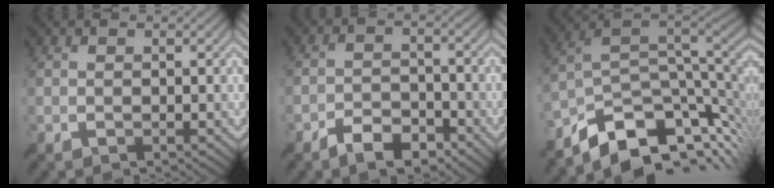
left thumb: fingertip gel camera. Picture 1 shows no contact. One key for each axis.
{"total": 5.0, "fx": -3.8, "fy": 1.9, "fz": 2.6, "tx": -0.045, "ty": 0.000, "tz": -0.068}
{"total": 11.8, "fx": -5.5, "fy": 6.7, "fz": 8.0, "tx": -0.170, "ty": -0.023, "tz": -0.083}